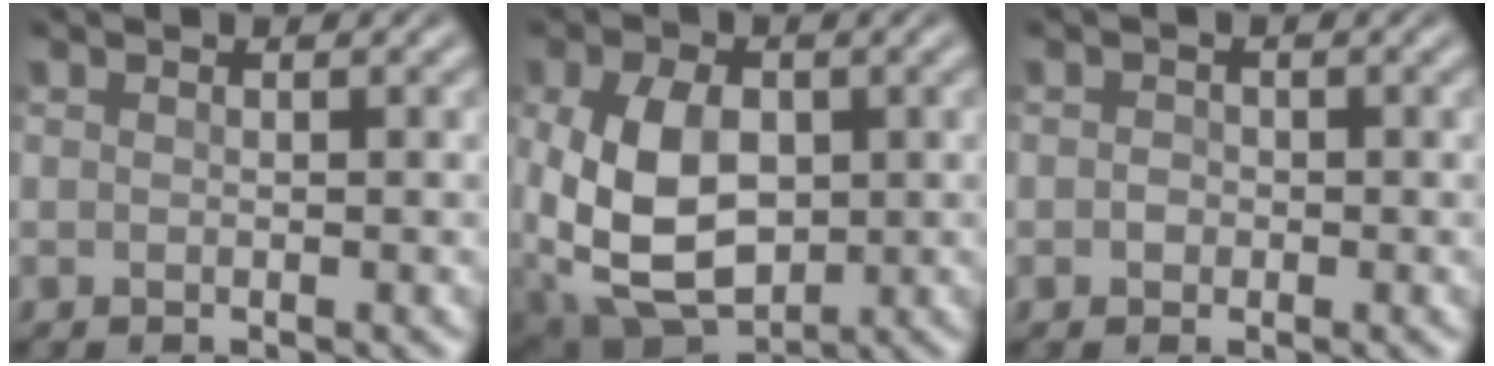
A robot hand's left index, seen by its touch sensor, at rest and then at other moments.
{"total": 10.5, "force": [0.0, 7.1, 7.7], "torque": [-0.182, -0.008, 0.011]}
{"total": 0.8, "force": [-0.2, 0.8, 0.2], "torque": [-0.001, 0.002, -0.006]}